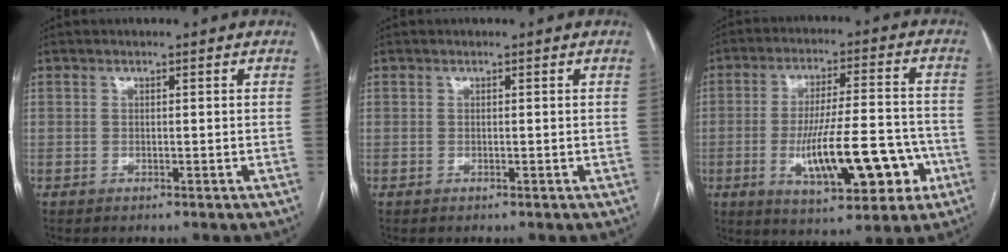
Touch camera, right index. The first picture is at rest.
{"total": 0.0}
{"total": 15.4, "force": [-4.7, 4.0, 14.1], "torque": [-0.232, 0.009, -0.064]}